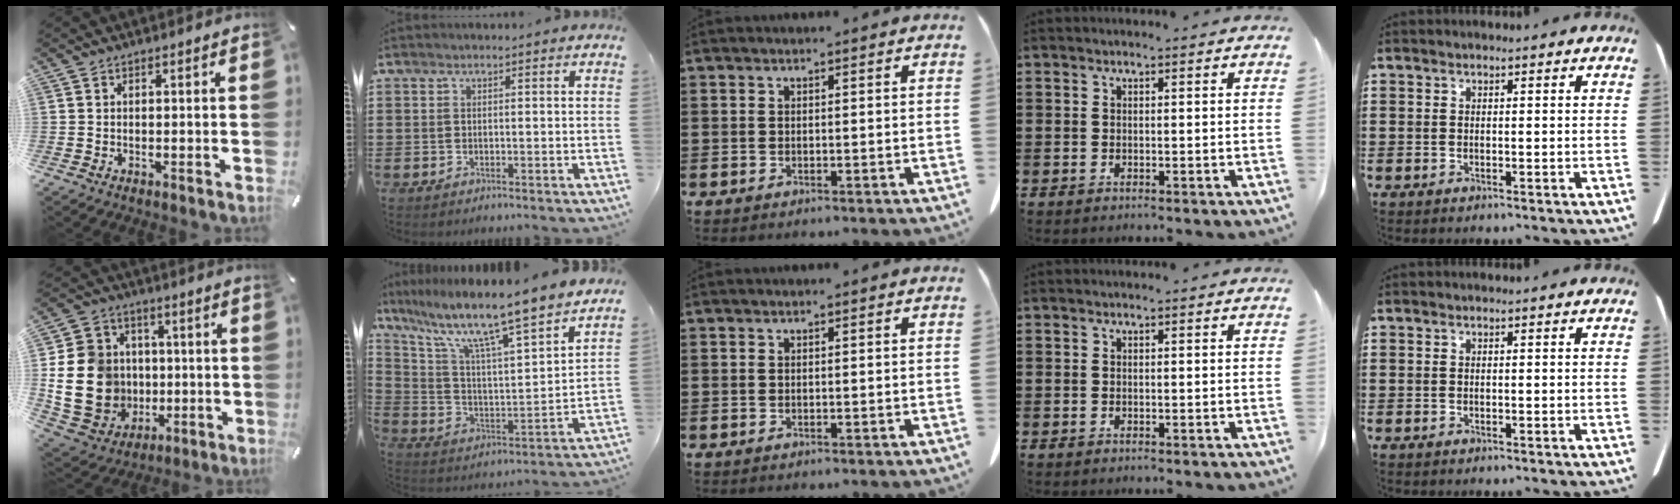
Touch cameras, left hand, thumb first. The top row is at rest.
{"thumb": {"total": 19.0, "force": [-0.8, 16.9, 8.7], "torque": [-0.184, 0.012, -0.003]}, "index": {"total": 11.3, "force": [9.2, 0.3, 6.4], "torque": [-0.152, -0.070, 0.146]}}